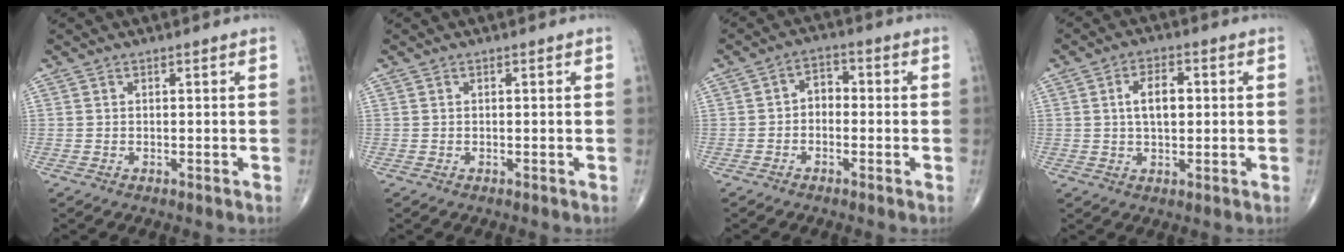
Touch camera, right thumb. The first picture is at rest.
{"total": 0.0}
{"total": 3.7, "force": [-0.7, 2.8, 2.4], "torque": [-0.020, 0.019, -0.026]}
{"total": 6.4, "force": [0.9, 3.6, 5.3], "torque": [-0.084, 0.007, 0.012]}